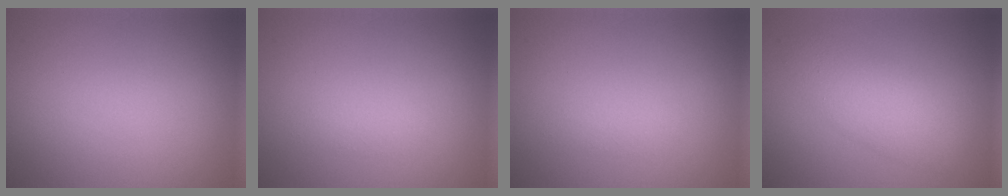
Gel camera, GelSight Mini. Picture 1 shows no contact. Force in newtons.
{"total": 0.8, "press": 0.8, "slide": 0.0}
{"total": 0.8, "press": 0.8, "slide": 0.0}
{"total": 3.4, "press": 3.4, "slide": 0.1}